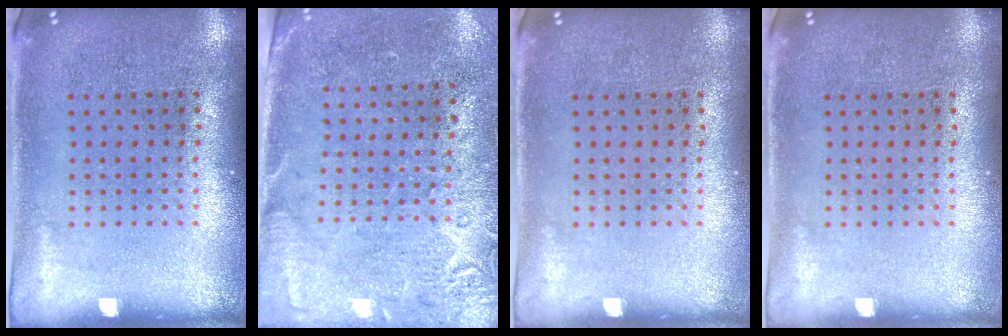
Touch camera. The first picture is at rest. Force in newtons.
{"total": 2.7, "press": 2.3, "slide": 1.4}
{"total": 0.0}
{"total": 0.0}